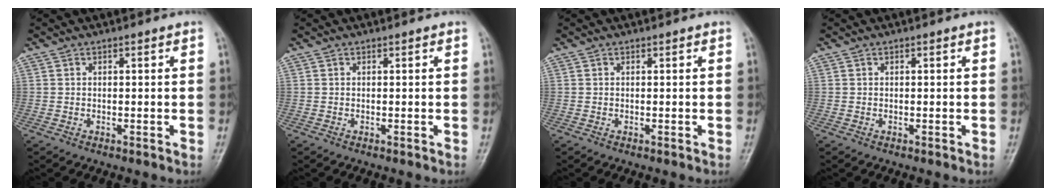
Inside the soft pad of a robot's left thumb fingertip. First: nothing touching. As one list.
[{"total": 0.0}, {"total": 0.0}, {"total": 0.0}]